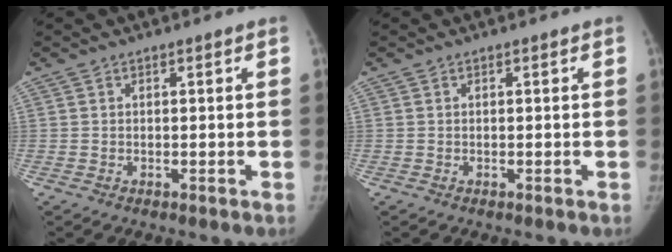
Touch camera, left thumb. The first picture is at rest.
{"total": 0.0}